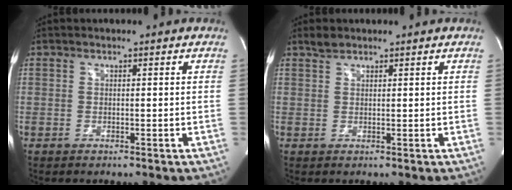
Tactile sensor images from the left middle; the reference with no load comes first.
{"total": 1.4, "force": [1.2, 0.5, 0.4], "torque": [-0.011, 0.005, 0.025]}